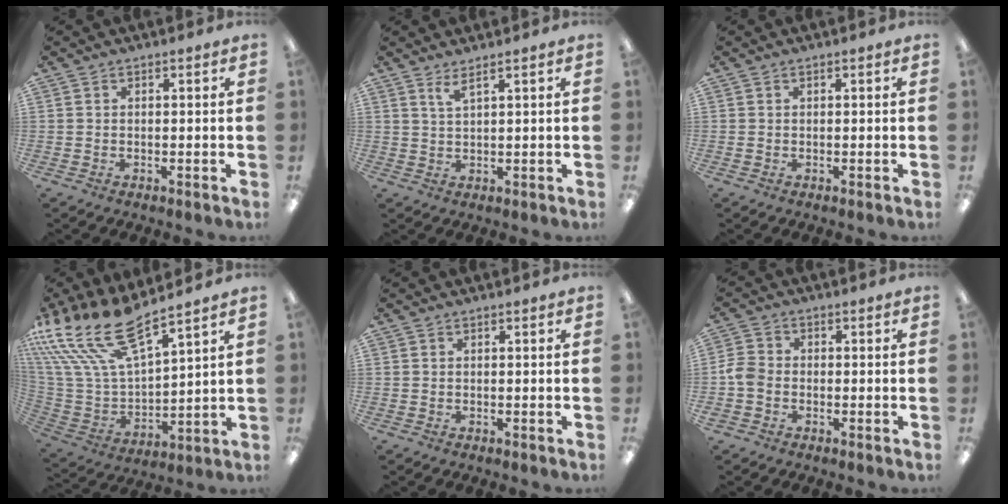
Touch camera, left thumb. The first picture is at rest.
{"total": 2.8, "force": [2.2, -0.1, 1.7], "torque": [-0.039, -0.002, 0.039]}
{"total": 0.0}
{"total": 19.4, "force": [14.5, 6.2, 11.4], "torque": [-0.275, -0.104, 0.258]}
{"total": 0.0}
{"total": 4.3, "force": [-1.4, 3.3, 2.3], "torque": [-0.045, 0.010, -0.024]}